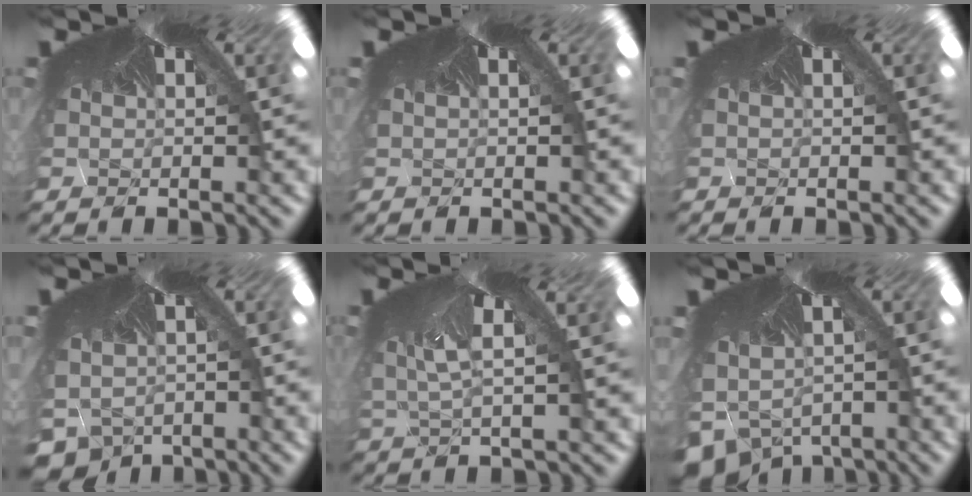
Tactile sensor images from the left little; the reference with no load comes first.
{"total": 0.0}
{"total": 0.0}
{"total": 5.3, "force": [-5.1, 1.5, 0.2], "torque": [-0.002, -0.059, -0.047]}
{"total": 2.5, "force": [-2.2, -1.1, -0.1], "torque": [-0.024, -0.031, -0.011]}
{"total": 6.8, "force": [-6.8, 0.8, -0.8], "torque": [-0.007, -0.094, -0.068]}